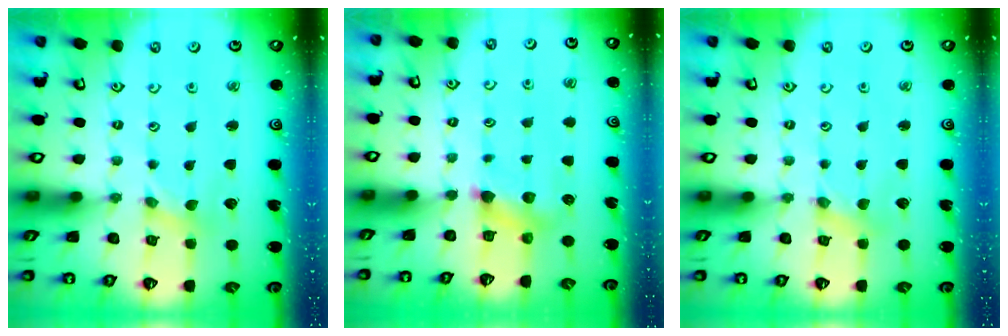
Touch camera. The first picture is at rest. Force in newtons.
{"total": 5.9, "press": 5.9, "slide": 0.2}
{"total": 1.0, "press": 0.9, "slide": 0.3}